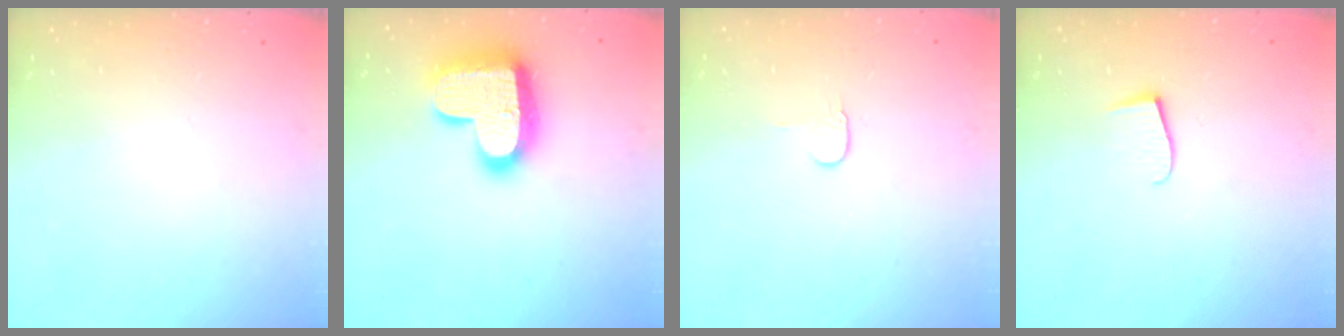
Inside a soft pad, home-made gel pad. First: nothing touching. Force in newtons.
{"total": 19.9, "press": 19.9, "slide": 1.3}
{"total": 3.7, "press": 3.7, "slide": 0.4}
{"total": 5.9, "press": 5.9, "slide": 0.4}